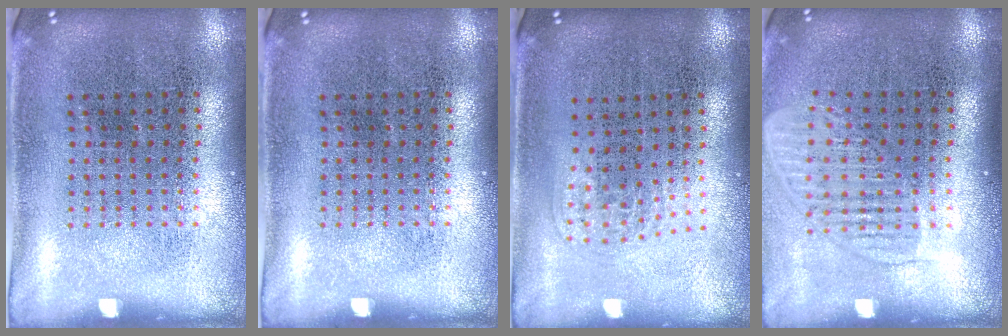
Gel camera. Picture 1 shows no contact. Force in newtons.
{"total": 0.0}
{"total": 1.0, "press": 0.7, "slide": 0.7}
{"total": 1.6, "press": 1.3, "slide": 0.9}